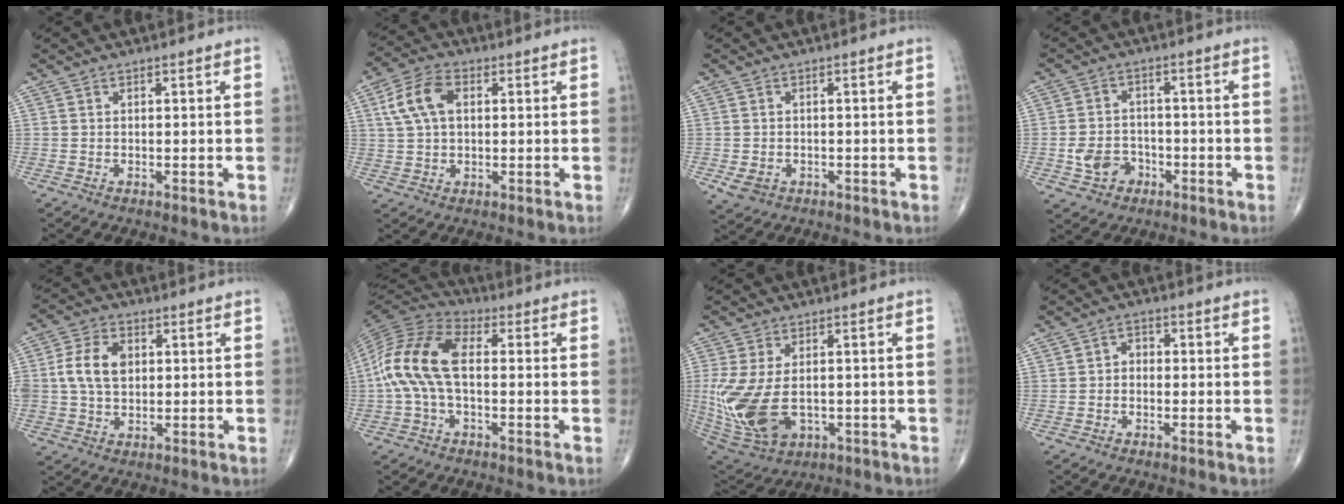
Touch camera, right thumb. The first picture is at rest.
{"total": 8.7, "force": [2.2, 5.4, 6.6], "torque": [-0.130, 0.016, 0.038]}
{"total": 2.9, "force": [-1.0, 2.4, 1.5], "torque": [-0.024, 0.001, -0.007]}
{"total": 6.3, "force": [-2.4, 5.1, 2.8], "torque": [-0.032, 0.021, -0.039]}
{"total": 8.4, "force": [1.0, 5.9, 5.9], "torque": [-0.107, 0.009, 0.018]}
{"total": 13.9, "force": [-0.3, 7.6, 11.7], "torque": [-0.244, 0.035, -0.017]}
{"total": 16.0, "force": [-1.9, 9.8, 12.5], "torque": [-0.289, -0.019, -0.011]}
{"total": 2.2, "force": [-0.4, 1.8, 1.3], "torque": [-0.004, 0.013, -0.018]}